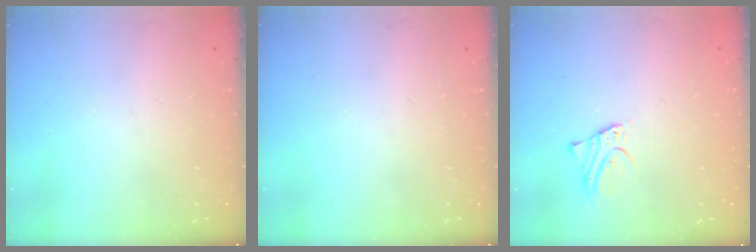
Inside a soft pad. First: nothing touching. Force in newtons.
{"total": 0.0}
{"total": 2.6, "press": 2.6, "slide": 0.1}